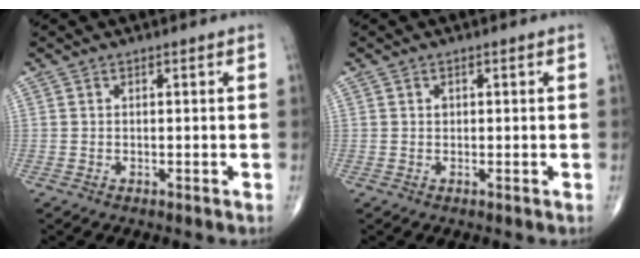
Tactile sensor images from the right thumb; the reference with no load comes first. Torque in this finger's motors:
{"motor_torque": [-0.21, 0.24, -0.07, 0.16, 0.04]}